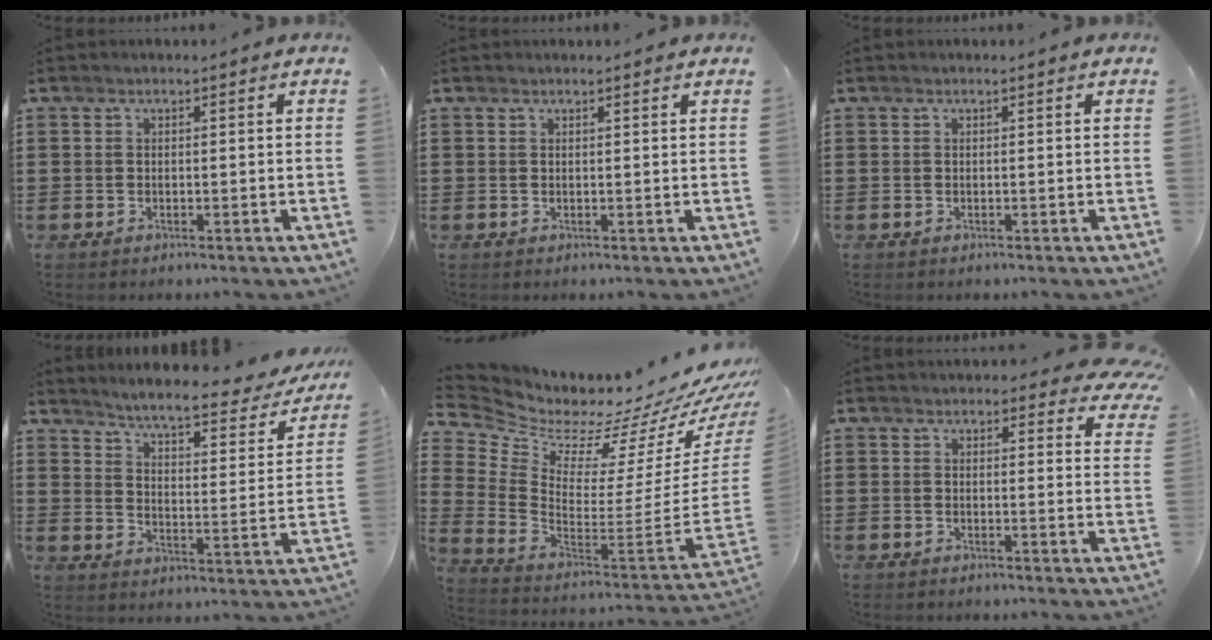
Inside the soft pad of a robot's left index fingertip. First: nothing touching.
{"total": 0.5, "force": [0.5, 0.0, 0.3], "torque": [-0.006, 0.000, 0.010]}
{"total": 0.0}
{"total": 5.2, "force": [4.6, 0.0, 2.4], "torque": [-0.068, -0.035, 0.071]}
{"total": 5.2, "force": [4.8, 1.6, 1.2], "torque": [-0.037, -0.076, 0.068]}
{"total": 4.0, "force": [3.6, 1.3, 1.3], "torque": [-0.022, -0.014, 0.064]}